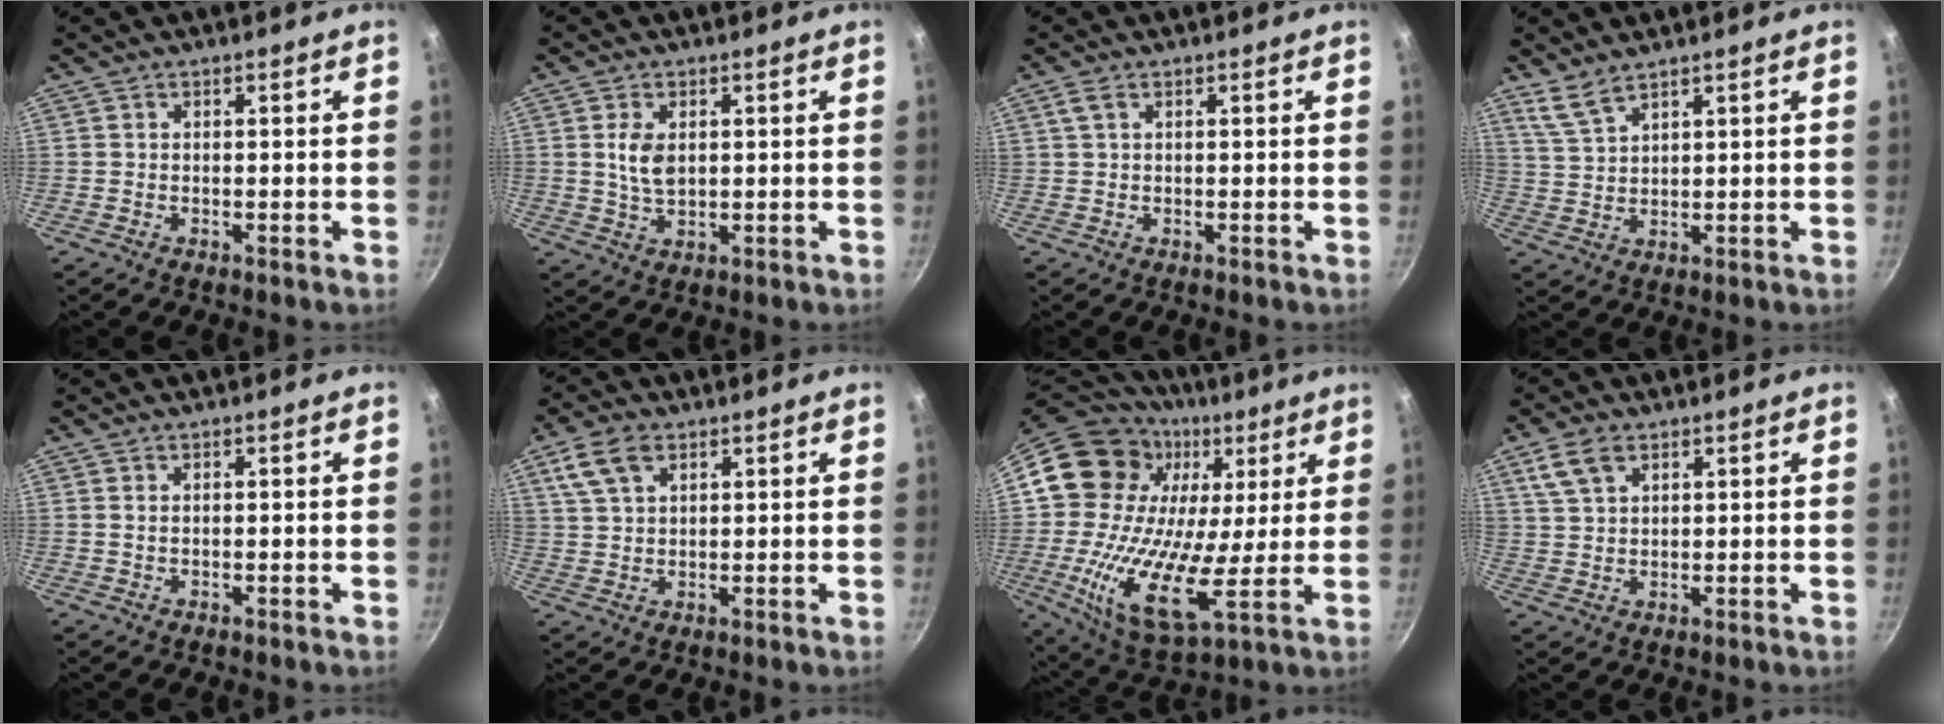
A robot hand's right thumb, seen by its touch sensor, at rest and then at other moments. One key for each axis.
{"total": 5.3, "fx": 1.0, "fy": 3.2, "fz": 4.1, "tx": -0.074, "ty": -0.007, "tz": 0.022}
{"total": 1.8, "fx": 0.8, "fy": 0.9, "fz": 1.3, "tx": -0.028, "ty": 0.004, "tz": 0.019}
{"total": 4.7, "fx": 3.8, "fy": 1.4, "fz": 2.4, "tx": -0.048, "ty": -0.015, "tz": 0.086}
{"total": 0.7, "fx": 0.2, "fy": 0.3, "fz": 0.5, "tx": -0.010, "ty": 0.001, "tz": 0.004}
{"total": 7.4, "fx": 3.7, "fy": 4.4, "fz": 4.7, "tx": -0.087, "ty": 0.002, "tz": 0.069}
{"total": 24.9, "fx": 4.8, "fy": 16.1, "fz": 18.4, "tx": -0.323, "ty": -0.011, "tz": 0.068}
{"total": 6.3, "fx": 3.4, "fy": 3.6, "fz": 3.9, "tx": -0.070, "ty": 0.000, "tz": 0.069}